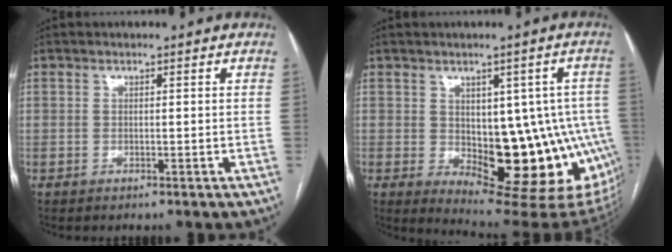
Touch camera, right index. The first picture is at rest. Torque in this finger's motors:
{"motor_torque": [2.13, -0.01, 0.35, 0.05]}